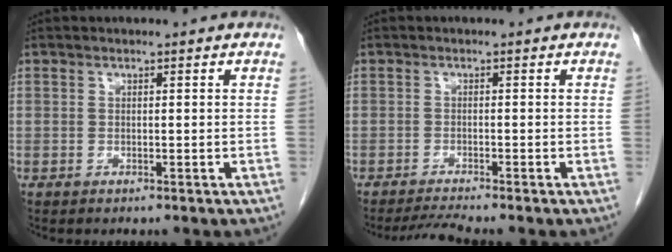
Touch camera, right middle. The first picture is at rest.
{"total": 2.6, "force": [-2.4, -1.1, 0.6], "torque": [-0.021, -0.016, -0.045]}